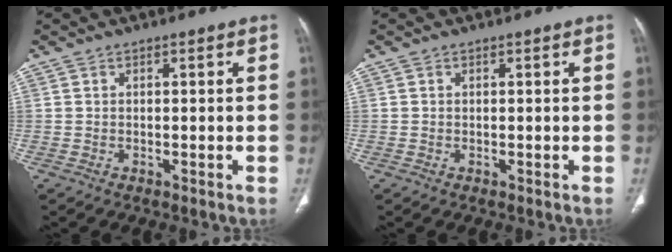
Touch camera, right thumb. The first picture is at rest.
{"total": 0.0}